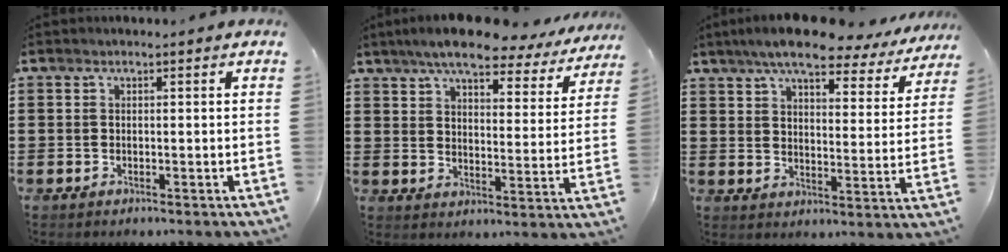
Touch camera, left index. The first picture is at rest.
{"total": 7.9, "force": [6.9, 1.2, 3.7], "torque": [-0.083, -0.034, 0.117]}
{"total": 8.3, "force": [7.2, 1.2, 4.0], "torque": [-0.089, -0.036, 0.123]}